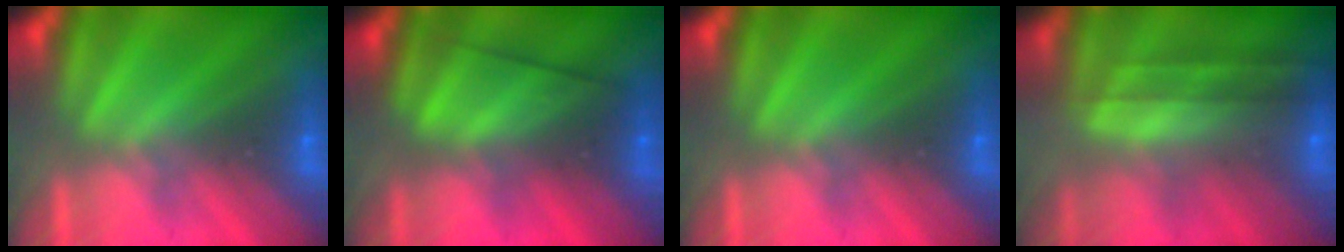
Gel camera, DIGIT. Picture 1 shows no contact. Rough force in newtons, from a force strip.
{"total": 2.6}
{"total": 0.0}
{"total": 8.0}